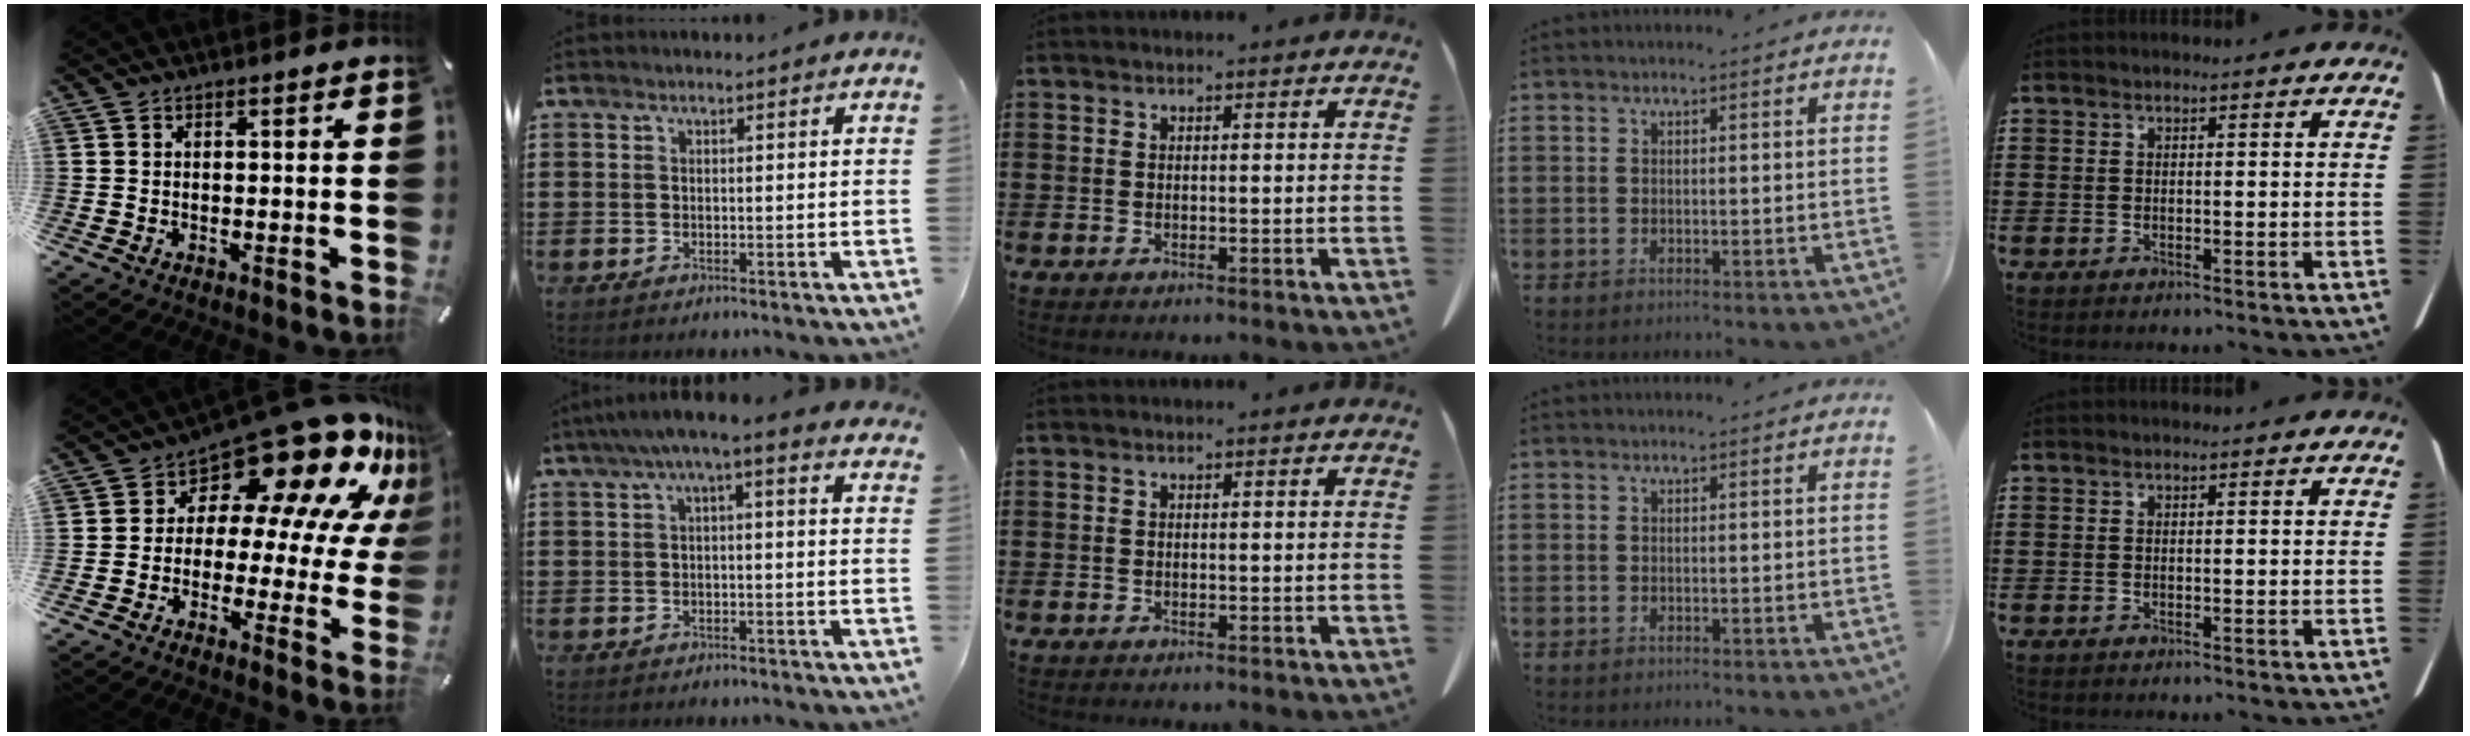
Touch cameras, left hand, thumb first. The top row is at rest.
{"thumb": {"total": 18.9, "force": [13.0, 8.3, 10.9], "torque": [-0.156, -0.113, 0.216]}, "index": {"total": 3.1, "force": [0.8, 0.4, 2.9], "torque": [-0.057, 0.001, 0.010]}}